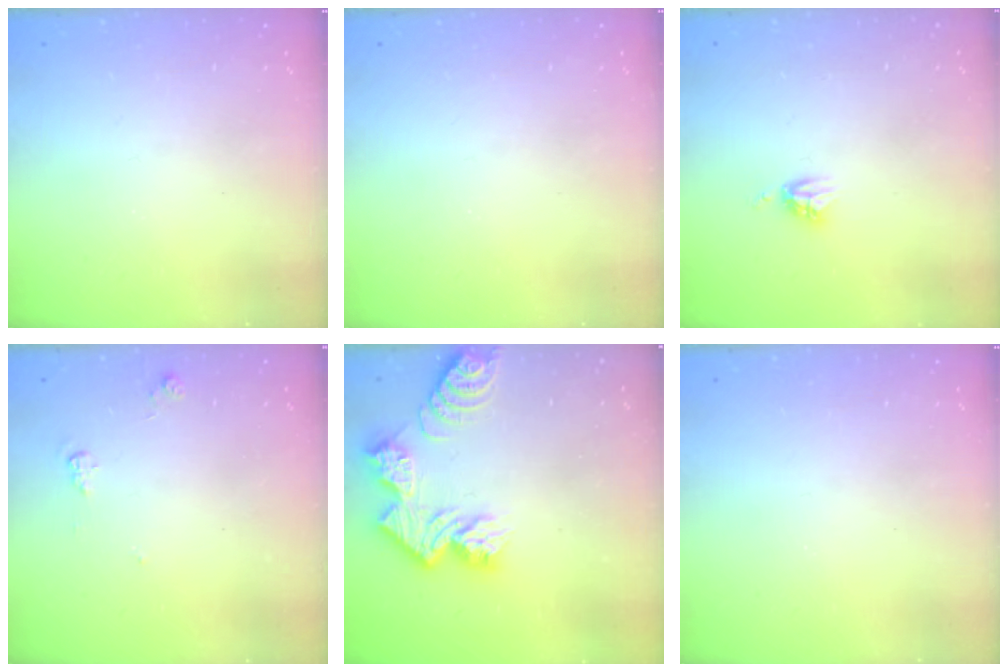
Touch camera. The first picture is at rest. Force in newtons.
{"total": 0.0}
{"total": 4.1, "press": 4.1, "slide": 0.5}
{"total": 5.3, "press": 5.3, "slide": 0.2}
{"total": 12.9, "press": 12.9, "slide": 1.0}
{"total": 0.0}